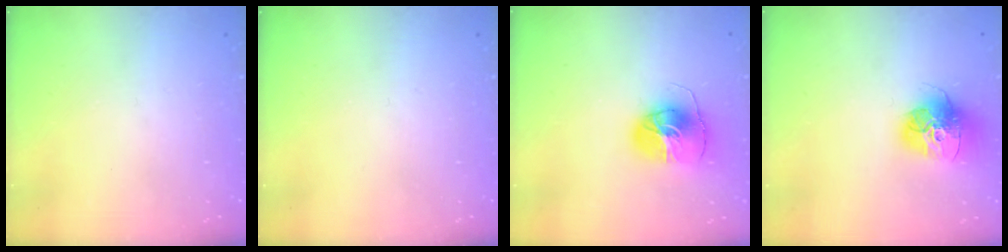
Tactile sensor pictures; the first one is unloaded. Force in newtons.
{"total": 0.0}
{"total": 9.1, "press": 9.1, "slide": 0.8}
{"total": 15.6, "press": 15.5, "slide": 1.4}